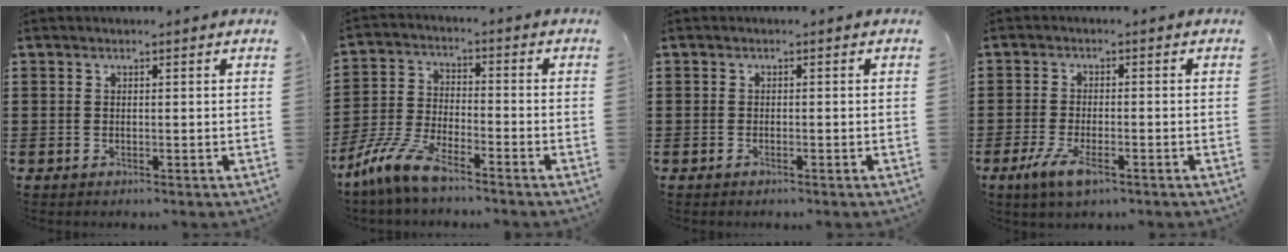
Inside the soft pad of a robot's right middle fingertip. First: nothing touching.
{"total": 8.3, "force": [-6.8, 1.5, 4.6], "torque": [-0.115, -0.002, -0.138]}
{"total": 0.6, "force": [-0.4, 0.0, 0.4], "torque": [-0.011, -0.004, -0.006]}
{"total": 5.1, "force": [-2.6, 1.7, 4.0], "torque": [-0.093, -0.007, -0.052]}